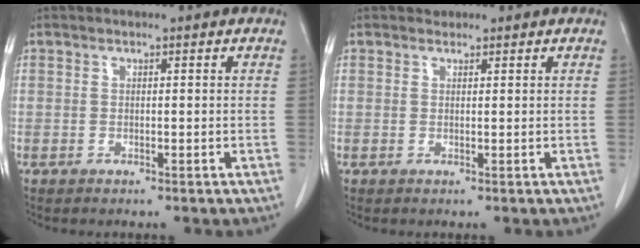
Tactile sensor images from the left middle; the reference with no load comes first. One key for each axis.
{"total": 0.7, "fx": 0.6, "fy": 0.4, "fz": -0.1, "tx": -0.004, "ty": 0.000, "tz": 0.007}